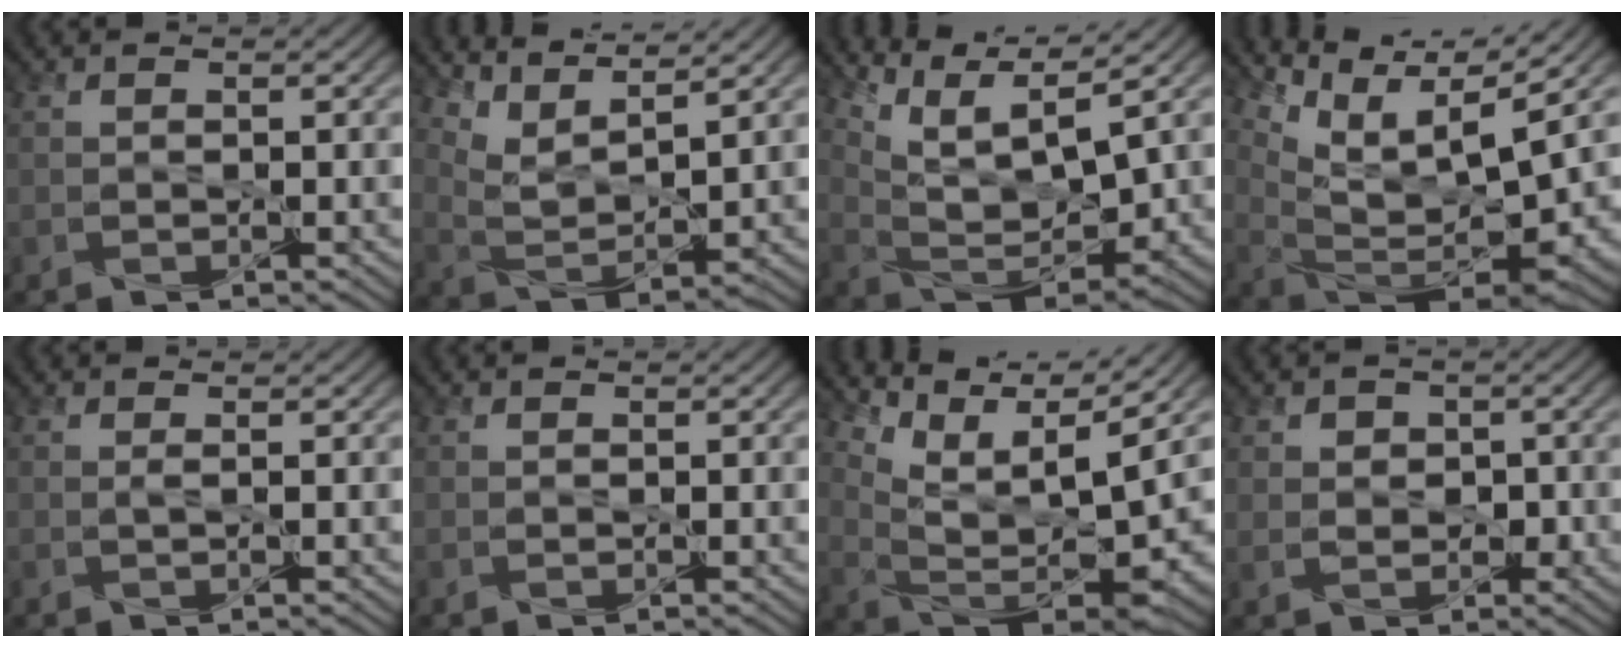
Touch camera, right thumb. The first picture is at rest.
{"total": 7.2, "force": [5.6, 1.8, 4.1], "torque": [-0.094, -0.003, 0.107]}
{"total": 10.1, "force": [6.5, 3.0, 7.1], "torque": [-0.168, 0.001, 0.117]}
{"total": 10.9, "force": [5.7, 3.9, 8.4], "torque": [-0.185, 0.004, 0.121]}
{"total": 0.7, "force": [-0.3, -0.3, 0.6], "torque": [-0.013, 0.001, -0.007]}
{"total": 0.0}
{"total": 10.2, "force": [6.3, 2.7, 7.5], "torque": [-0.164, 0.003, 0.128]}
{"total": 2.9, "force": [0.2, 2.4, 1.5], "torque": [-0.030, 0.000, -0.002]}